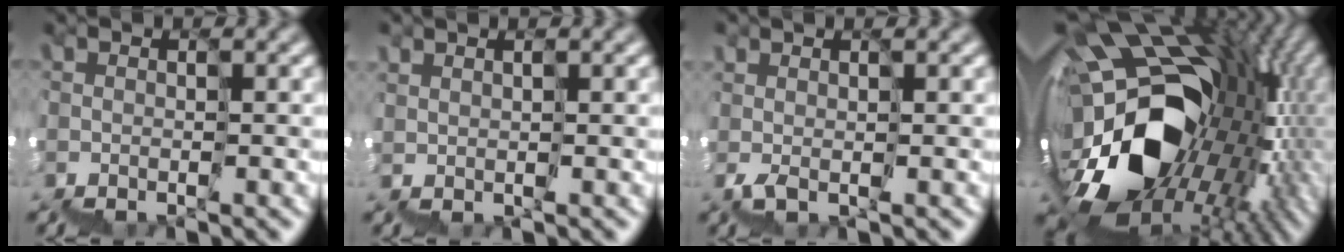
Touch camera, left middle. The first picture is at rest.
{"total": 1.3, "force": [0.4, 0.6, 1.1], "torque": [-0.012, -0.004, 0.014]}
{"total": 1.9, "force": [1.0, 0.5, 1.5], "torque": [-0.025, 0.001, 0.028]}
{"total": 18.1, "force": [1.7, 12.4, 13.1], "torque": [-0.234, -0.018, 0.053]}